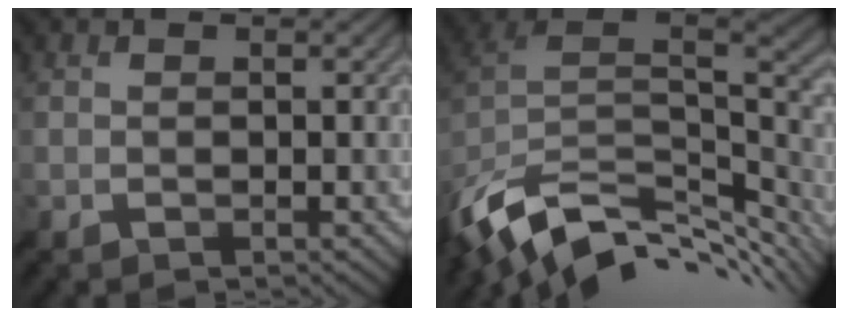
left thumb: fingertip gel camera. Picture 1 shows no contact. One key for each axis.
{"total": 13.2, "fx": -6.7, "fy": 7.0, "fz": 9.0, "tx": -0.212, "ty": -0.015, "tz": -0.104}